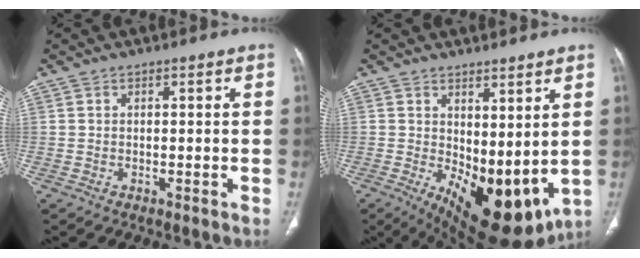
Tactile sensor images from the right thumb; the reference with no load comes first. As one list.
[{"total": 15.1, "force": [0.3, 7.4, 13.1], "torque": [-0.185, -0.037, 0.029]}]